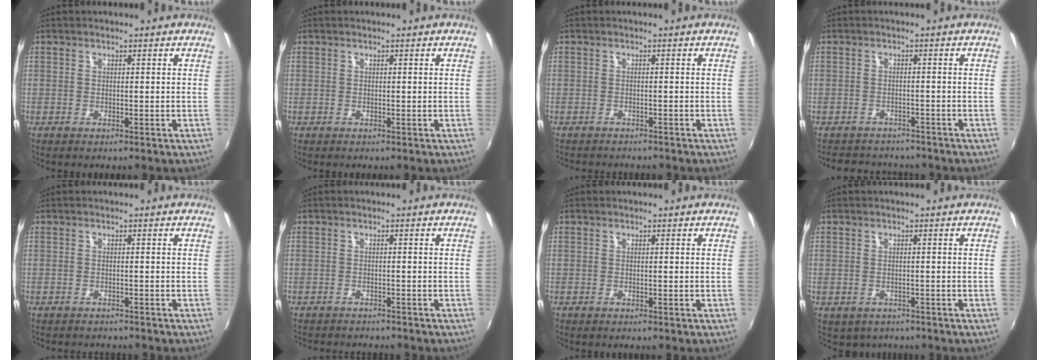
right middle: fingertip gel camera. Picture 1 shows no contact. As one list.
[{"total": 0.0}, {"total": 3.1, "force": [-2.9, 0.7, 0.8], "torque": [-0.024, -0.014, -0.045]}, {"total": 7.5, "force": [-6.6, 3.1, 1.6], "torque": [-0.044, 0.005, -0.095]}, {"total": 3.1, "force": [-2.9, 0.7, 0.7], "torque": [-0.022, -0.014, -0.043]}, {"total": 5.2, "force": [-4.8, 1.1, 1.4], "torque": [-0.041, -0.015, -0.072]}, {"total": 0.0}, {"total": 2.2, "force": [-1.3, 1.7, 0.5], "torque": [-0.016, -0.007, -0.015]}]